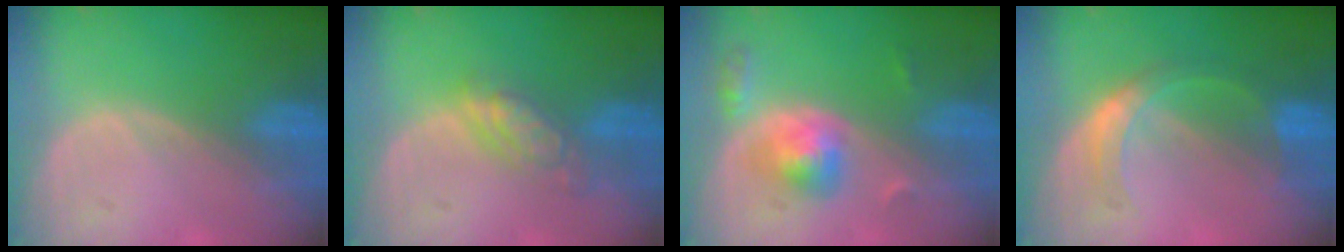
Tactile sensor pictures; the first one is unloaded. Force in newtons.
{"total": 5.6, "press": 4.9, "slide": 2.7}
{"total": 5.1, "press": 4.8, "slide": 1.6}
{"total": 5.4, "press": 5.0, "slide": 2.2}